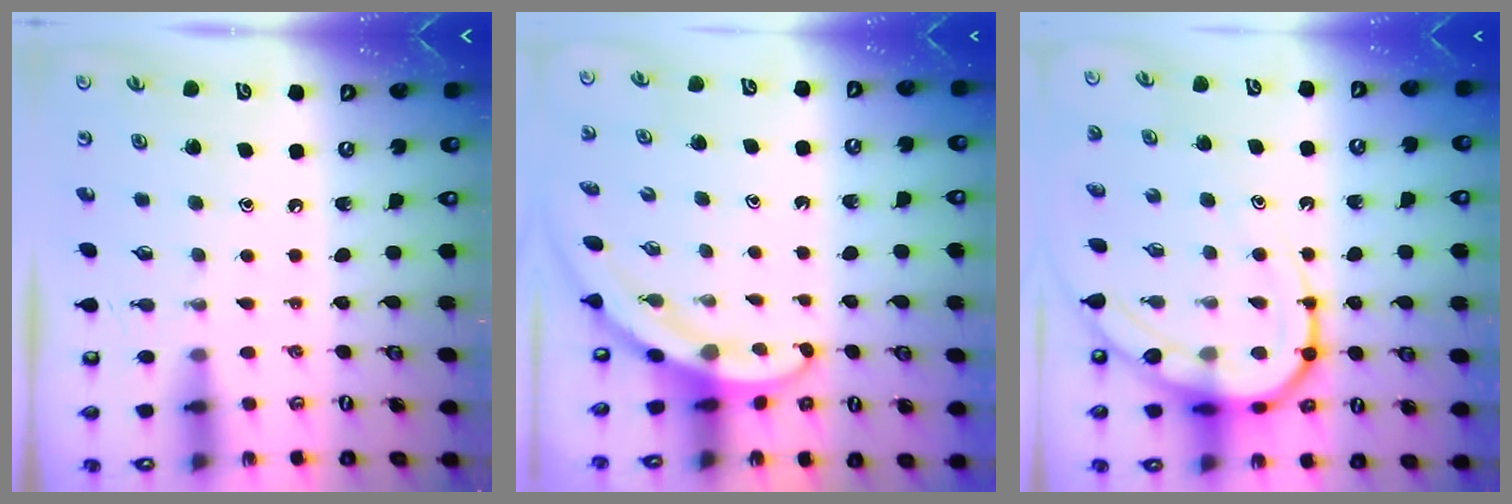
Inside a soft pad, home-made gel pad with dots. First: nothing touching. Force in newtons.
{"total": 3.1, "press": 3.1, "slide": 0.1}
{"total": 13.8, "press": 13.8, "slide": 1.2}